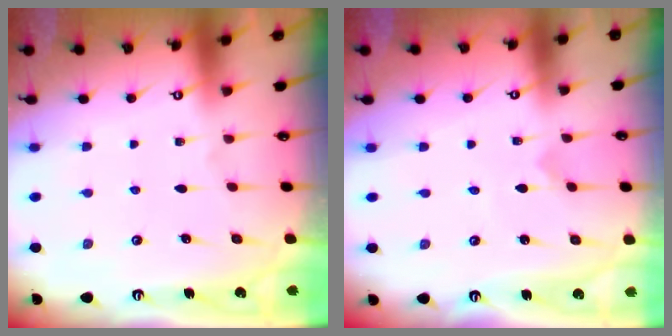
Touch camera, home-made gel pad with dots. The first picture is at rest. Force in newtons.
{"total": 0.0}